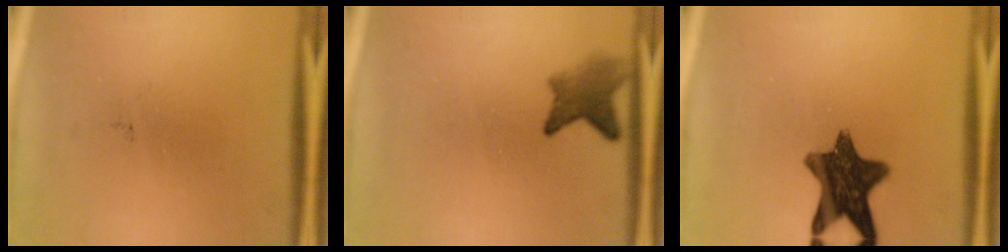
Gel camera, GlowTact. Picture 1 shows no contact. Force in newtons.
{"total": 4.1}
{"total": 11.8}